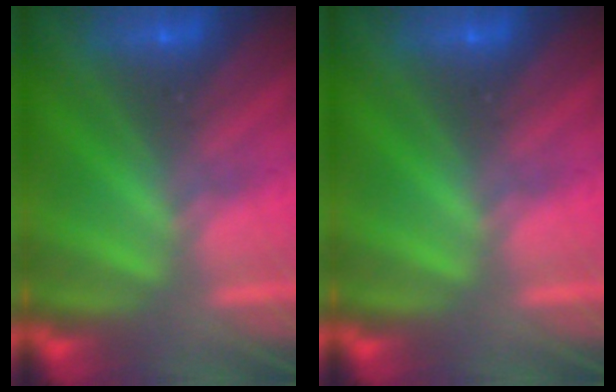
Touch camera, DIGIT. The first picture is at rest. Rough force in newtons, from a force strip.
{"total": 0.0}